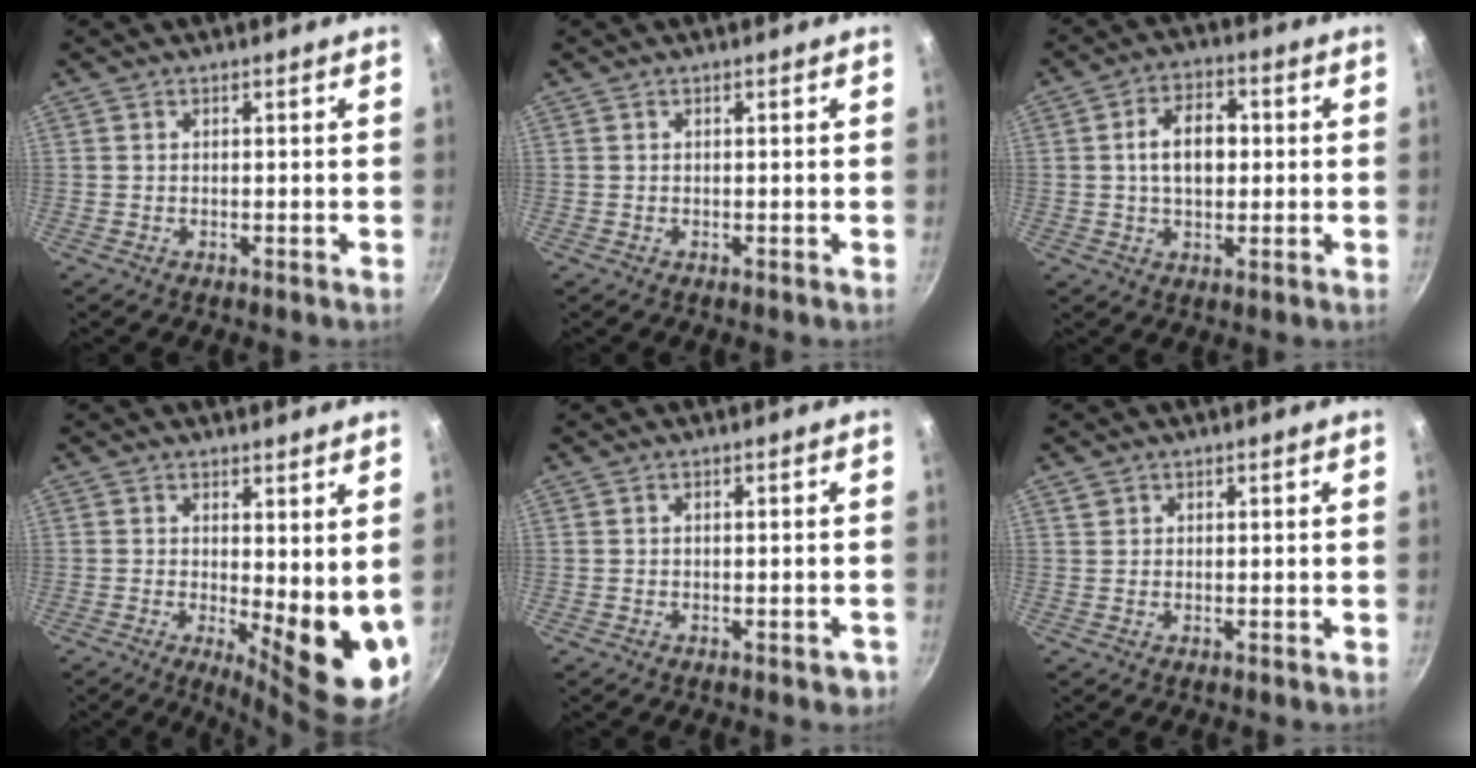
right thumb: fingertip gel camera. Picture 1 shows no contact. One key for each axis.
{"total": 0.0}
{"total": 9.3, "fx": 0.7, "fy": 5.9, "fz": 7.1, "tx": -0.096, "ty": 0.016, "tz": 0.006}
{"total": 11.7, "fx": 0.5, "fy": 4.0, "fz": 10.9, "tx": -0.120, "ty": -0.030, "tz": 0.015}
{"total": 2.3, "fx": -1.2, "fy": 1.1, "fz": 1.6, "tx": -0.011, "ty": 0.013, "tz": -0.005}
{"total": 1.1, "fx": 0.5, "fy": 0.9, "fz": 0.3, "tx": 0.001, "ty": 0.003, "tz": 0.007}